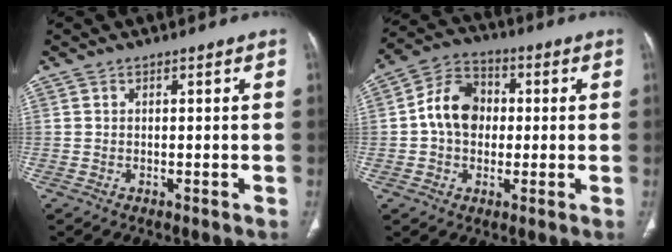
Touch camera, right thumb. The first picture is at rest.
{"total": 10.2, "force": [0.2, 8.0, 6.4], "torque": [-0.095, 0.025, -0.006]}